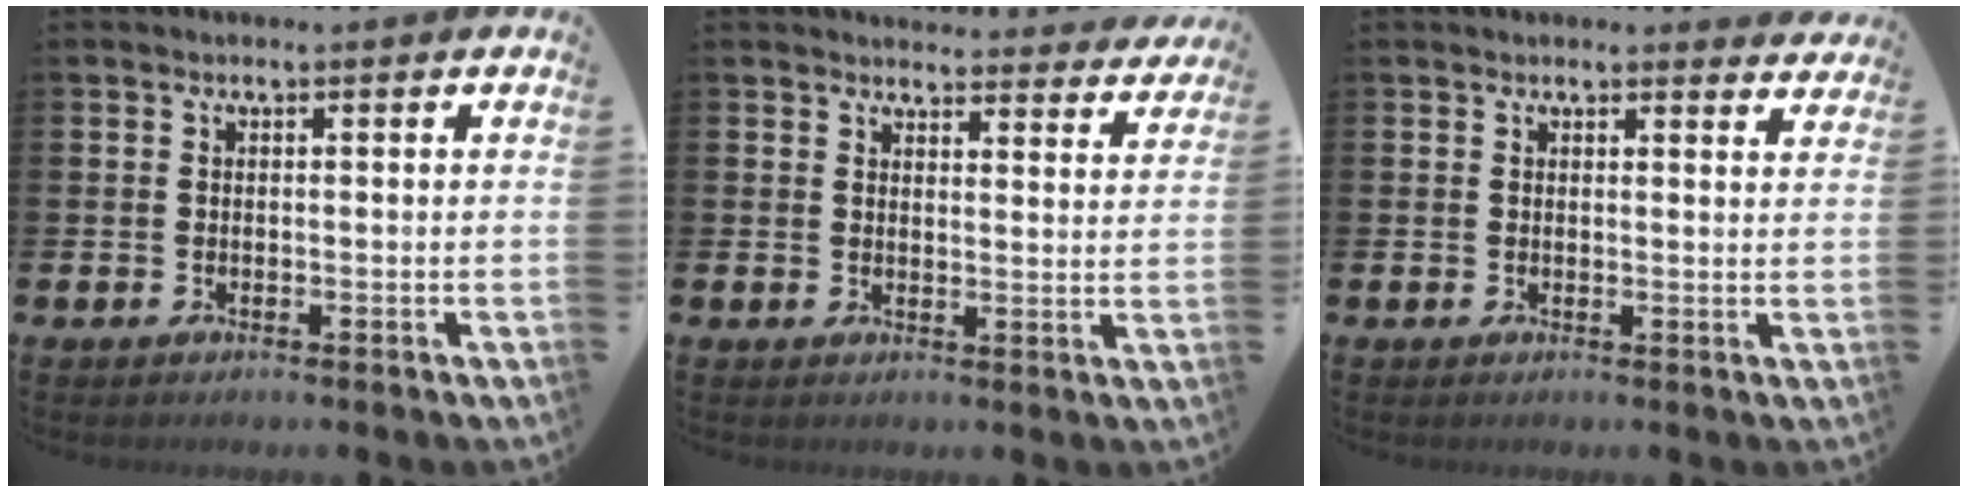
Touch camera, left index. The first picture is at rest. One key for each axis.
{"total": 3.7, "fx": 3.6, "fy": 0.4, "fz": 0.1, "tx": -0.003, "ty": -0.030, "tz": 0.063}
{"total": 1.9, "fx": 1.9, "fy": 0.3, "fz": 0.0, "tx": 0.005, "ty": -0.010, "tz": 0.033}